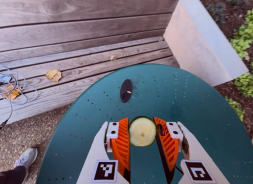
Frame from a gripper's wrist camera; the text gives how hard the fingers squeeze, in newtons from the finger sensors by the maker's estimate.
{"total": 13.1, "left": 13.6, "right": 12.7}